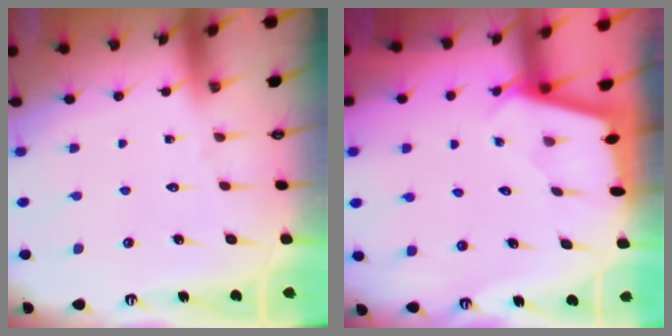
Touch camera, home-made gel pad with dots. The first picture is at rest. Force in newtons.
{"total": 2.0, "press": 2.0, "slide": 0.2}